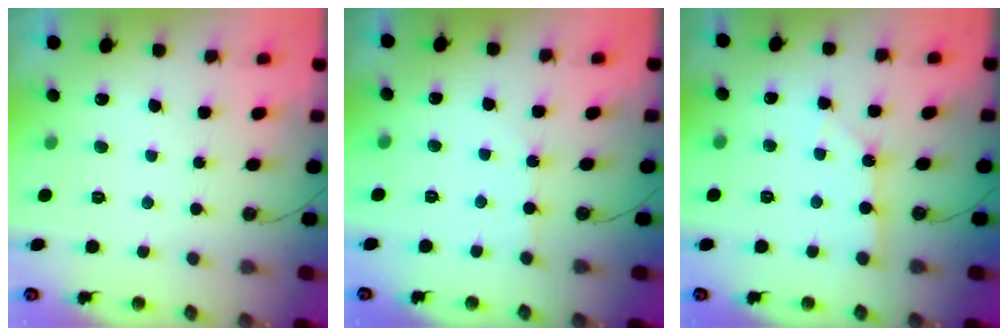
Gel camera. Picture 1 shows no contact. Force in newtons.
{"total": 2.3, "press": 2.3, "slide": 0.4}
{"total": 3.5, "press": 3.5, "slide": 0.3}